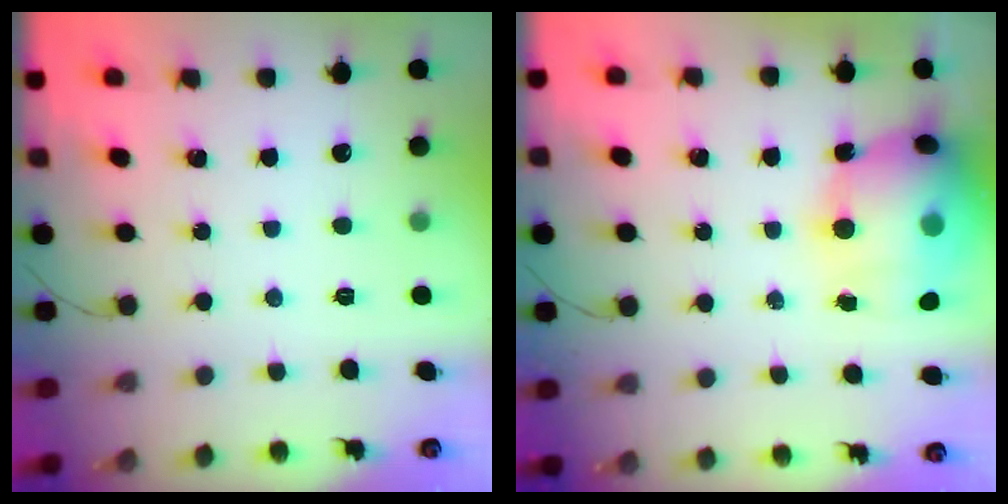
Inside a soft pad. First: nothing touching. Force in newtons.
{"total": 19.6, "press": 19.1, "slide": 4.3}